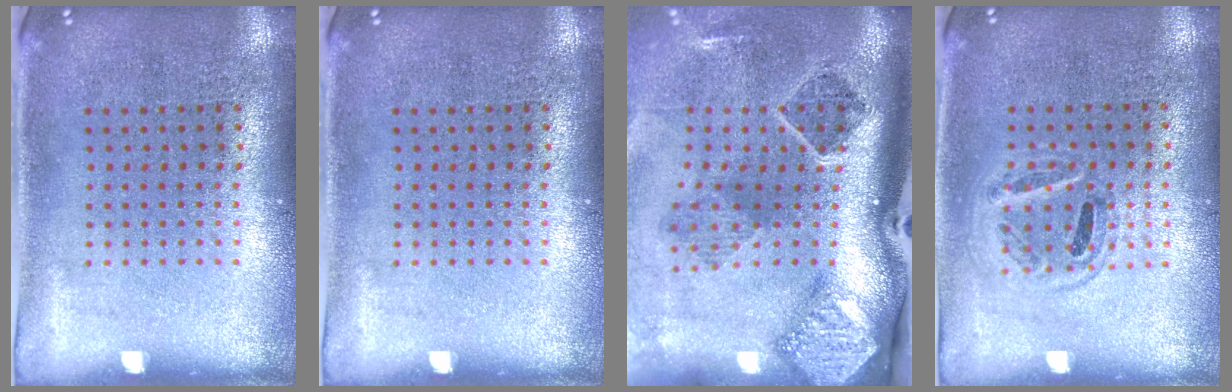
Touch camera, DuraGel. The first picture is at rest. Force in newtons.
{"total": 0.0}
{"total": 3.0, "press": 1.9, "slide": 2.3}
{"total": 0.9, "press": 0.9, "slide": 0.1}